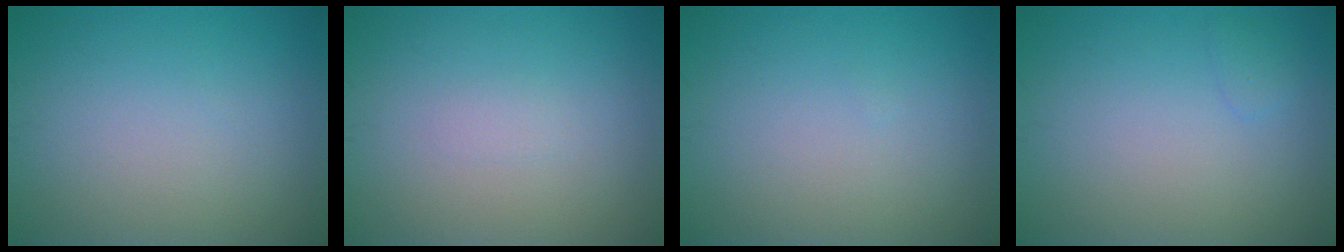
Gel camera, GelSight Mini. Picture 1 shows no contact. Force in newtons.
{"total": 0.7, "press": 0.7, "slide": 0.1}
{"total": 0.0}
{"total": 0.8, "press": 0.8, "slide": 0.0}